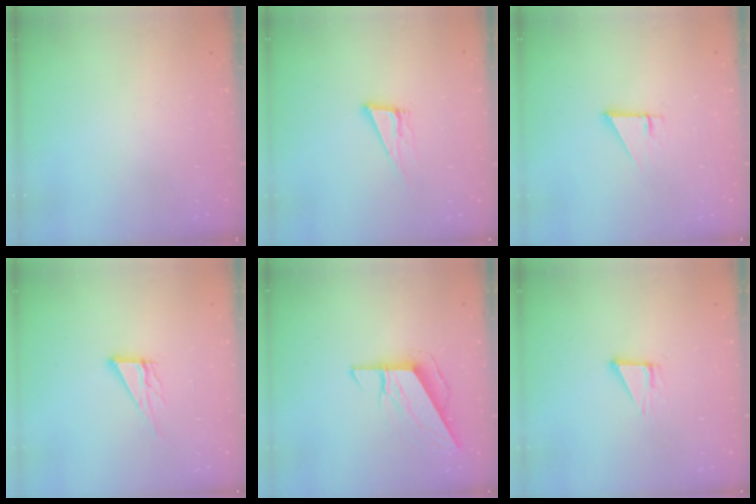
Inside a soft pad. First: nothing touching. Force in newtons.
{"total": 10.8, "press": 10.5, "slide": 2.6}
{"total": 2.7, "press": 2.7, "slide": 0.1}
{"total": 9.0, "press": 8.9, "slide": 0.7}
{"total": 8.4, "press": 8.4, "slide": 0.4}
{"total": 3.8, "press": 3.8, "slide": 0.4}